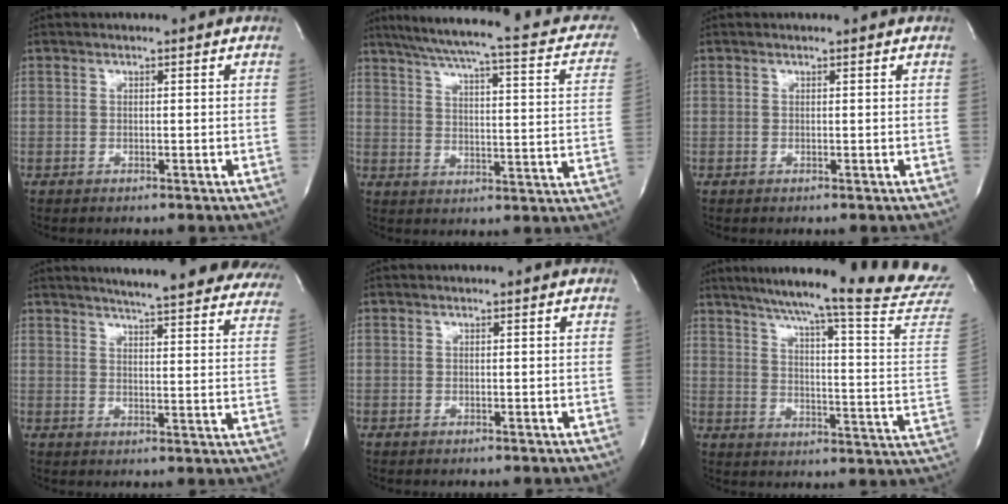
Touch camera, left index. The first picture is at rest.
{"total": 22.7, "force": [17.8, 4.2, 13.4], "torque": [-0.193, 0.005, 0.209]}
{"total": 0.7, "force": [0.7, -0.1, 0.1], "torque": [-0.007, -0.002, 0.006]}
{"total": 26.7, "force": [24.0, 3.4, 11.3], "torque": [-0.157, -0.071, 0.268]}
{"total": 0.0}
{"total": 27.5, "force": [24.4, -1.7, 12.5], "torque": [-0.196, -0.102, 0.304]}